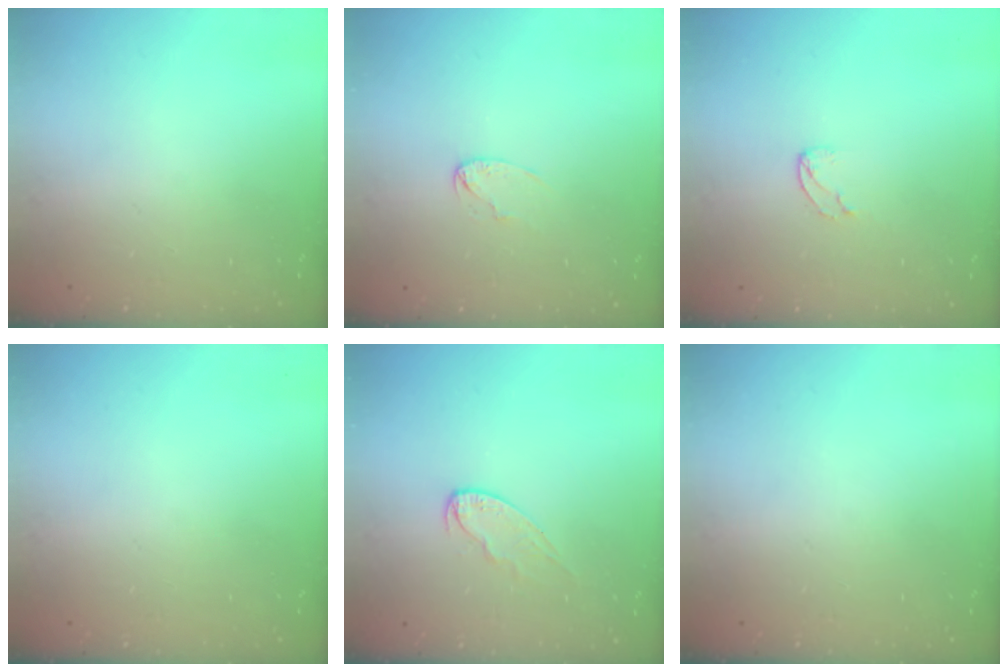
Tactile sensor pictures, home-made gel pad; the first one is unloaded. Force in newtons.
{"total": 2.5, "press": 2.5, "slide": 0.2}
{"total": 2.5, "press": 2.5, "slide": 0.2}
{"total": 0.0}
{"total": 6.6, "press": 6.6, "slide": 0.4}
{"total": 0.0}